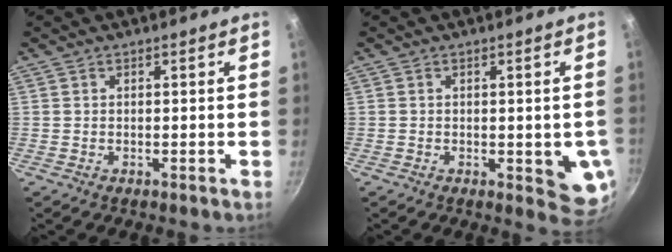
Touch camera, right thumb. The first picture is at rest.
{"total": 7.6, "force": [-1.1, 2.9, 6.9], "torque": [-0.061, -0.010, -0.010]}